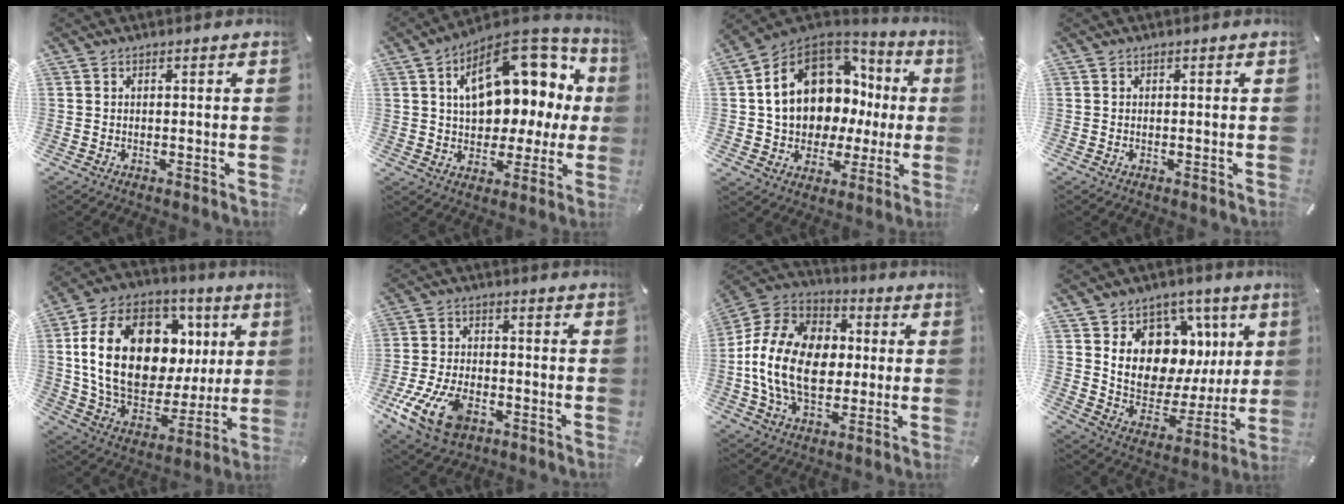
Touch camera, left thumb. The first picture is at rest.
{"total": 18.8, "force": [6.0, 11.0, 14.0], "torque": [-0.196, -0.034, 0.103]}
{"total": 16.2, "force": [4.1, 12.5, 9.5], "torque": [-0.186, -0.030, 0.076]}
{"total": 0.0}
{"total": 24.4, "force": [4.9, 16.8, 17.0], "torque": [-0.317, -0.008, 0.091]}
{"total": 13.8, "force": [-6.4, 8.4, 9.0], "torque": [-0.189, 0.028, -0.110]}
{"total": 17.7, "force": [-1.9, 13.1, 11.7], "torque": [-0.249, 0.029, -0.030]}
{"total": 12.3, "force": [4.5, 10.4, 4.7], "torque": [-0.053, -0.064, 0.085]}